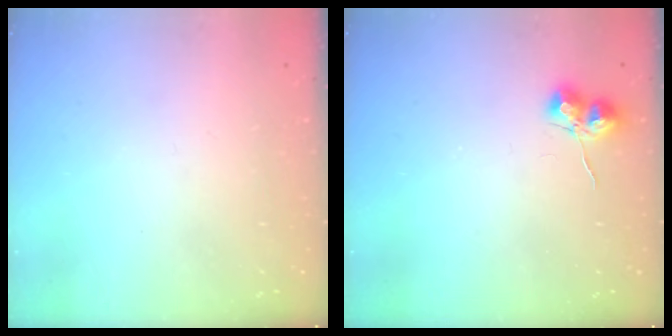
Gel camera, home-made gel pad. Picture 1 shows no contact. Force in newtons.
{"total": 7.3, "press": 7.2, "slide": 1.2}